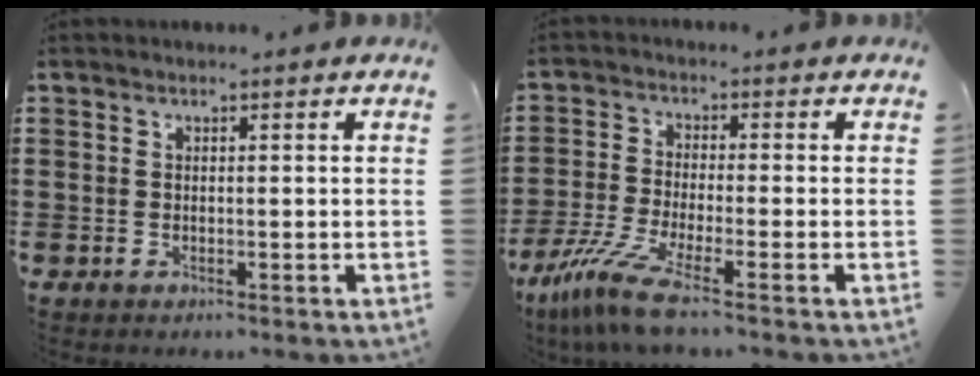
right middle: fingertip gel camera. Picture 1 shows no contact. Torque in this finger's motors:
{"motor_torque": [1.89, -0.25, 0.26, 0.12]}